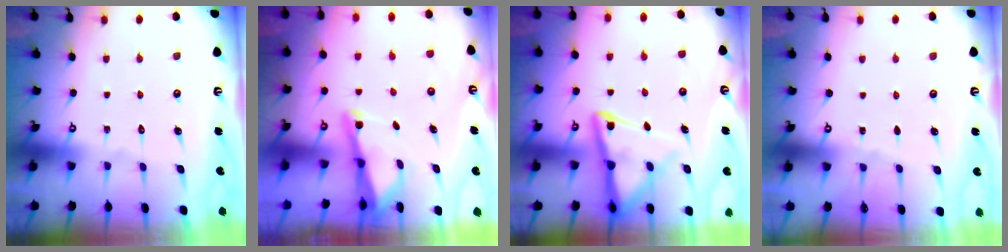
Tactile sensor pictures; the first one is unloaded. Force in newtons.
{"total": 2.9, "press": 2.9, "slide": 0.2}
{"total": 9.6, "press": 9.5, "slide": 1.1}
{"total": 2.1, "press": 2.1, "slide": 0.4}